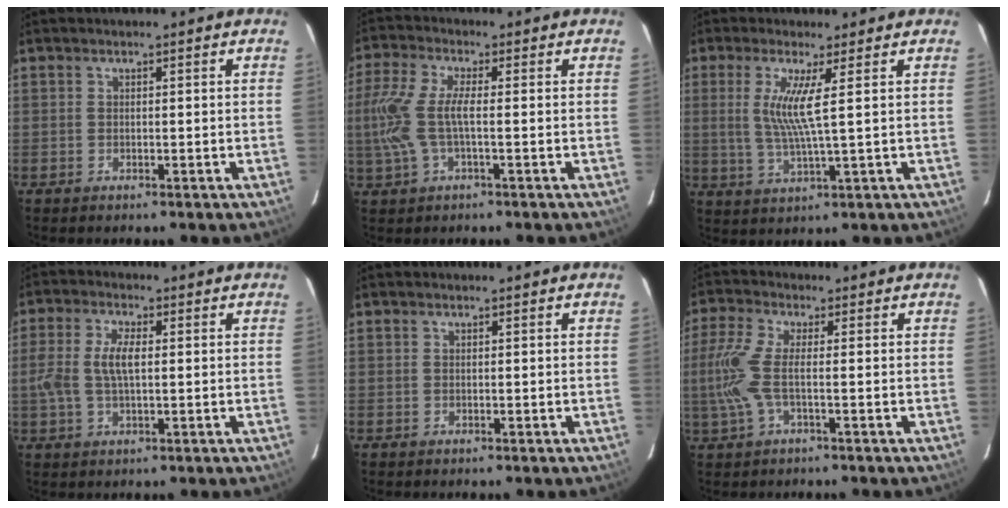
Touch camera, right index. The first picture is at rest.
{"total": 9.0, "force": [-1.0, 2.2, 8.7], "torque": [-0.194, -0.001, -0.015]}
{"total": 6.9, "force": [1.7, -0.5, 6.6], "torque": [-0.133, -0.014, 0.035]}
{"total": 6.5, "force": [0.2, 2.6, 6.0], "torque": [-0.126, 0.006, 0.005]}
{"total": 0.0}
{"total": 7.2, "force": [-1.1, 1.1, 7.1], "torque": [-0.167, -0.003, -0.020]}